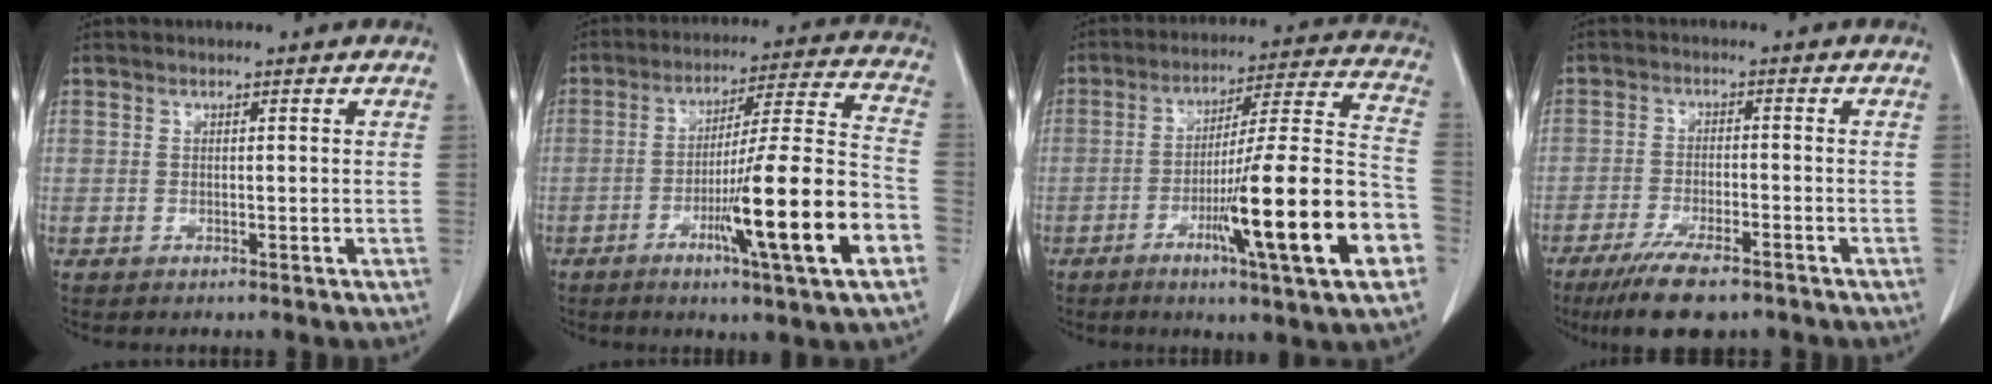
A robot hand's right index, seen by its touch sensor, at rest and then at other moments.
{"total": 17.9, "force": [-6.5, -0.2, 16.7], "torque": [-0.255, -0.006, -0.101]}
{"total": 20.5, "force": [-7.2, 0.2, 19.2], "torque": [-0.265, -0.004, -0.113]}
{"total": 9.2, "force": [-6.8, 1.9, 5.9], "torque": [-0.099, -0.019, -0.105]}